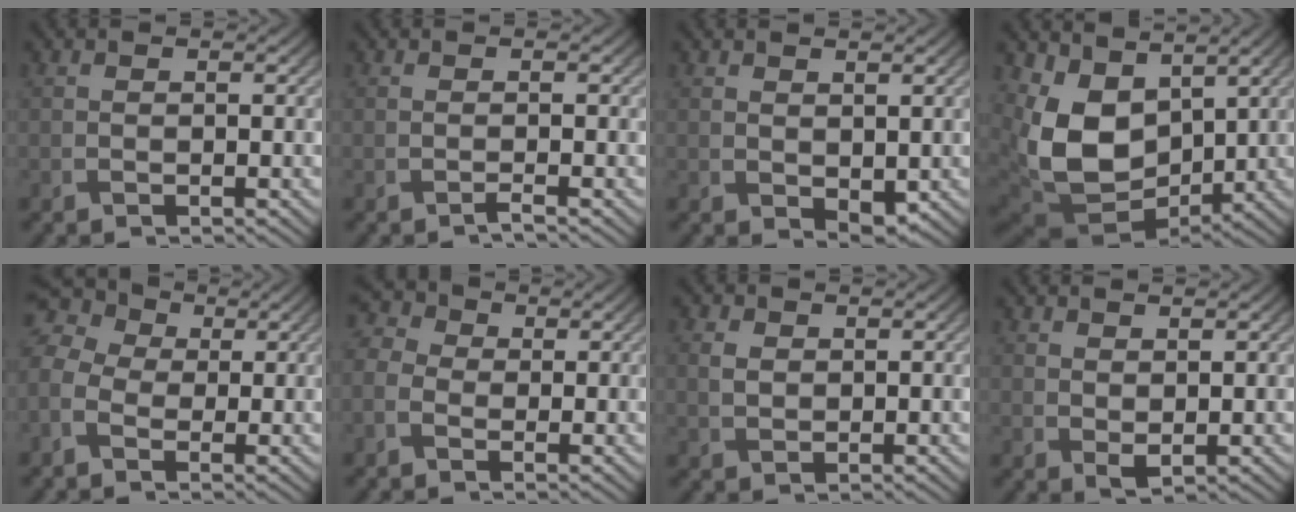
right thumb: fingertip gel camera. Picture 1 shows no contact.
{"total": 0.7, "force": [-0.5, -0.1, 0.5], "torque": [-0.010, 0.000, -0.014]}
{"total": 2.1, "force": [0.5, 1.2, 1.7], "torque": [-0.031, -0.009, 0.016]}
{"total": 12.0, "force": [3.1, 8.1, 8.3], "torque": [-0.209, -0.017, 0.063]}
{"total": 6.8, "force": [-0.6, 5.1, 4.4], "torque": [-0.135, 0.010, -0.021]}
{"total": 4.3, "force": [-1.2, 3.4, 2.3], "torque": [-0.068, 0.007, -0.042]}
{"total": 2.1, "force": [0.6, 1.6, 1.2], "torque": [-0.032, 0.000, 0.012]}
{"total": 1.7, "force": [1.0, 0.8, 1.1], "torque": [-0.025, -0.005, 0.023]}